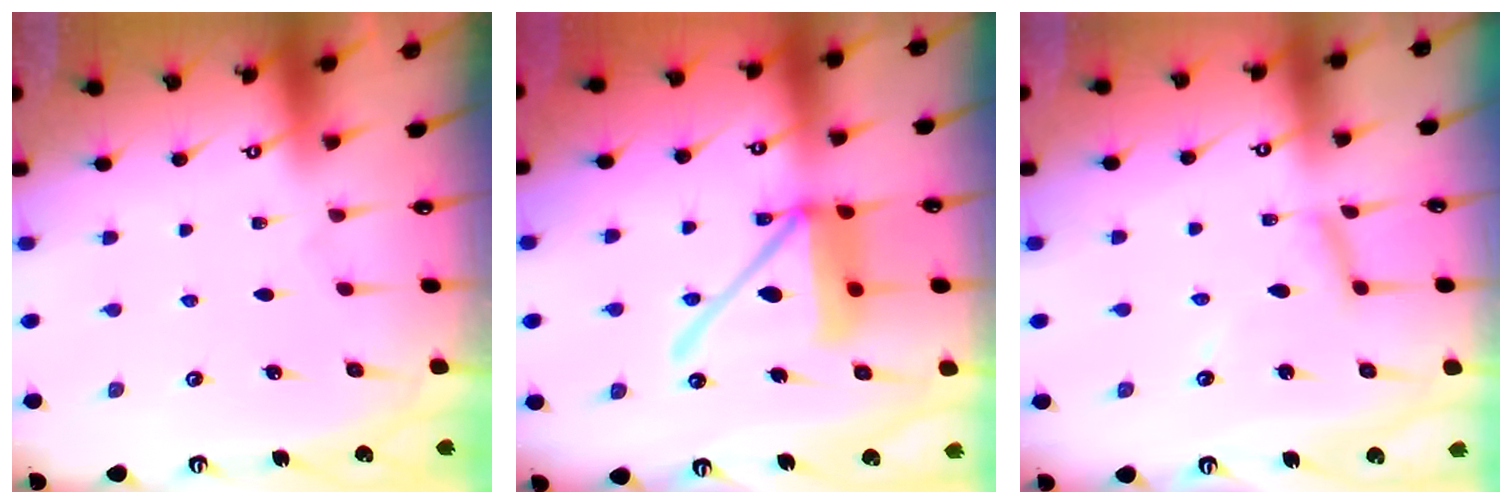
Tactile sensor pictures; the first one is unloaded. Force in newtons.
{"total": 14.7, "press": 14.6, "slide": 2.0}
{"total": 7.7, "press": 7.6, "slide": 0.5}